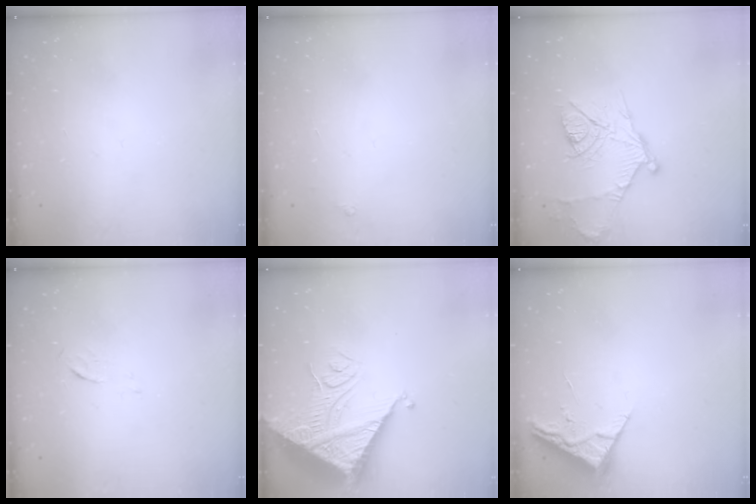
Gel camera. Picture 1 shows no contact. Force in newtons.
{"total": 2.5, "press": 2.5, "slide": 0.4}
{"total": 15.1, "press": 15.0, "slide": 1.3}
{"total": 3.9, "press": 3.7, "slide": 1.2}
{"total": 13.7, "press": 13.7, "slide": 1.3}
{"total": 3.7, "press": 3.6, "slide": 0.5}